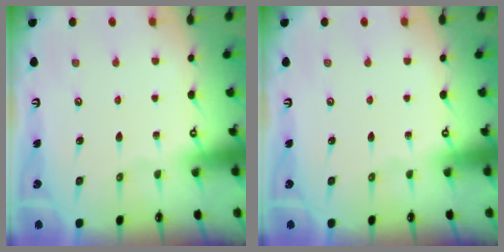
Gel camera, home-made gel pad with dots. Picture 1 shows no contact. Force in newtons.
{"total": 0.0}